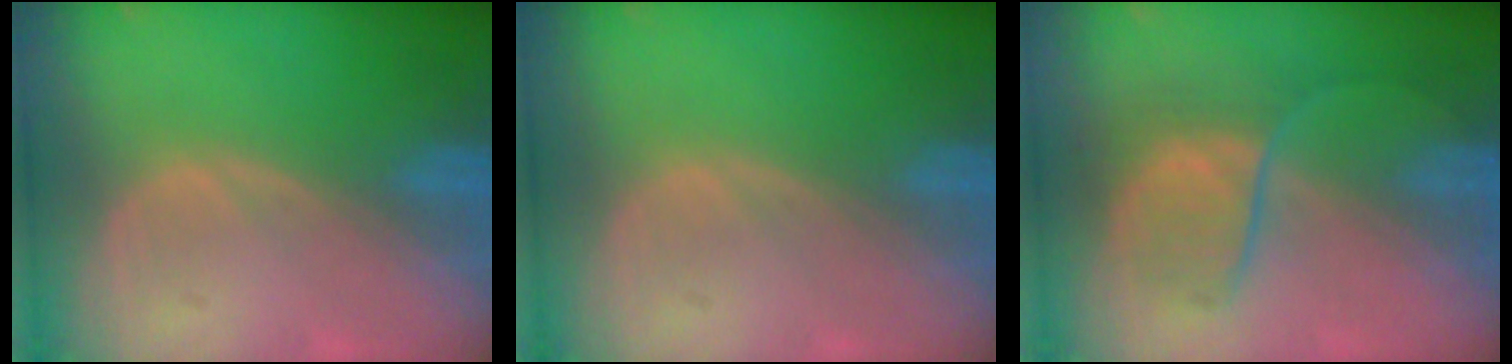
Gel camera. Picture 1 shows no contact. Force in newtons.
{"total": 0.0}
{"total": 6.6, "press": 6.5, "slide": 1.3}